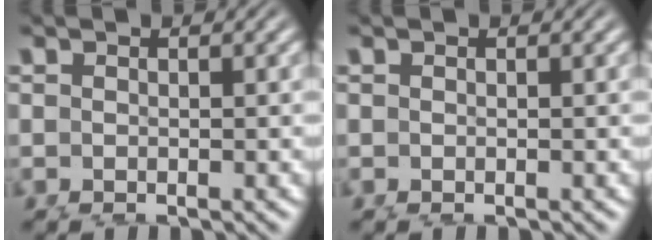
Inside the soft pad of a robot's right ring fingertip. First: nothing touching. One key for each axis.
{"total": 0.0}